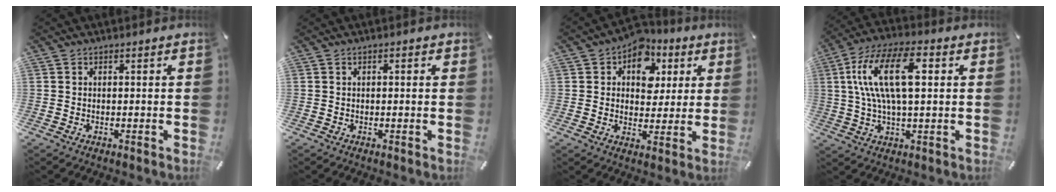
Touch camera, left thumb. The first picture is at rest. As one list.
[{"total": 0.5, "force": [0.1, 0.3, 0.4], "torque": [-0.007, 0.004, 0.000]}, {"total": 9.6, "force": [4.0, 7.6, 4.3], "torque": [-0.057, -0.026, 0.067]}, {"total": 16.3, "force": [3.5, 7.2, 14.2], "torque": [-0.301, 0.007, 0.056]}]